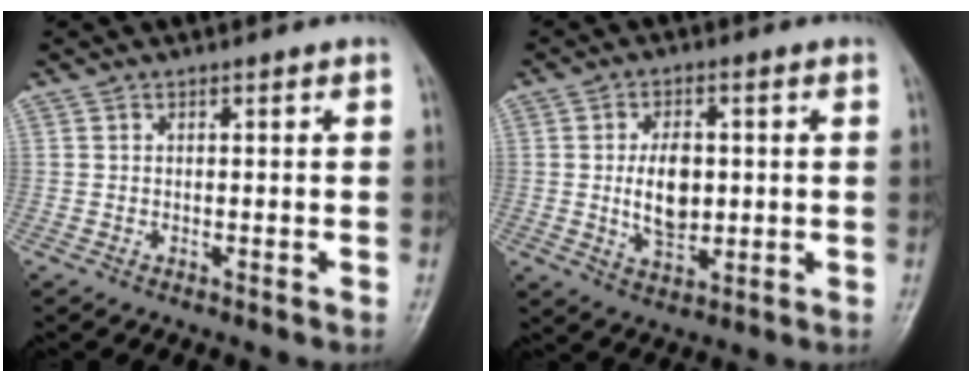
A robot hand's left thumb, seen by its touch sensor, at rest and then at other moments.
{"total": 8.3, "force": [0.4, 4.9, 6.7], "torque": [-0.102, -0.007, 0.011]}